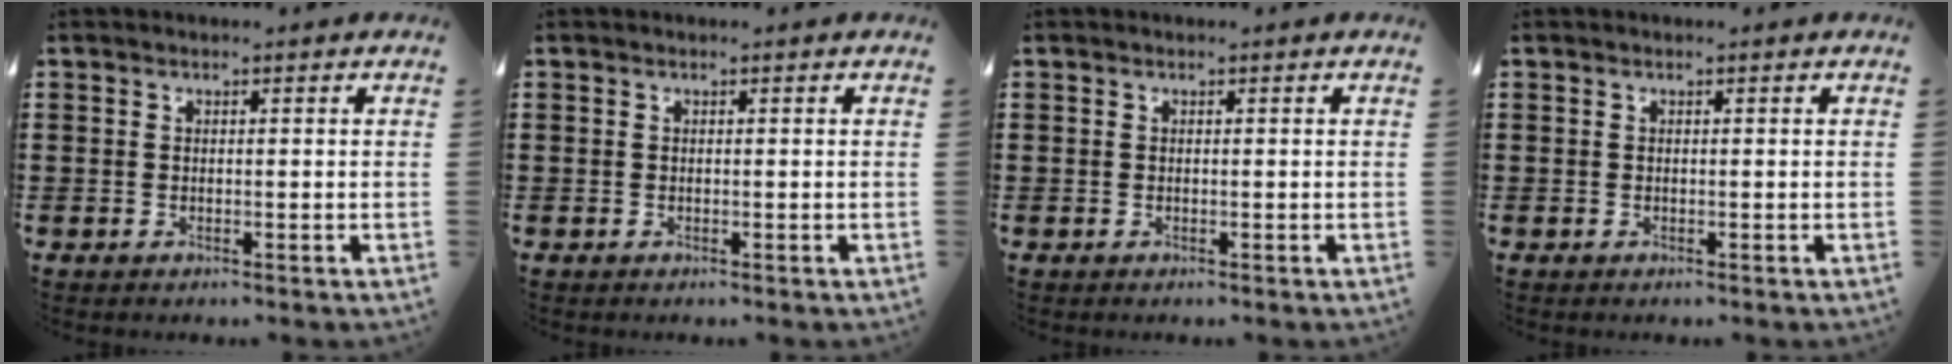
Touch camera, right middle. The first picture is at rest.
{"total": 0.0}
{"total": 0.0}
{"total": 0.0}